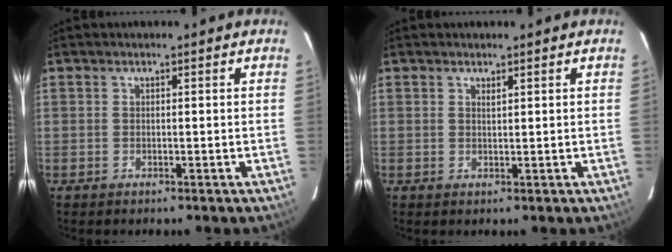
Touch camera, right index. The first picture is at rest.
{"total": 0.9, "force": [0.6, 0.3, 0.6], "torque": [-0.009, 0.002, 0.012]}